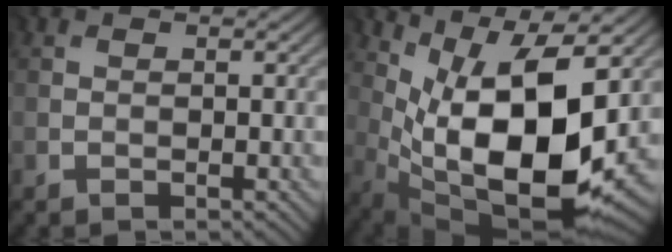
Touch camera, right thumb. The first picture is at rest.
{"total": 16.2, "force": [0.7, 6.5, 14.8], "torque": [-0.257, -0.017, 0.028]}